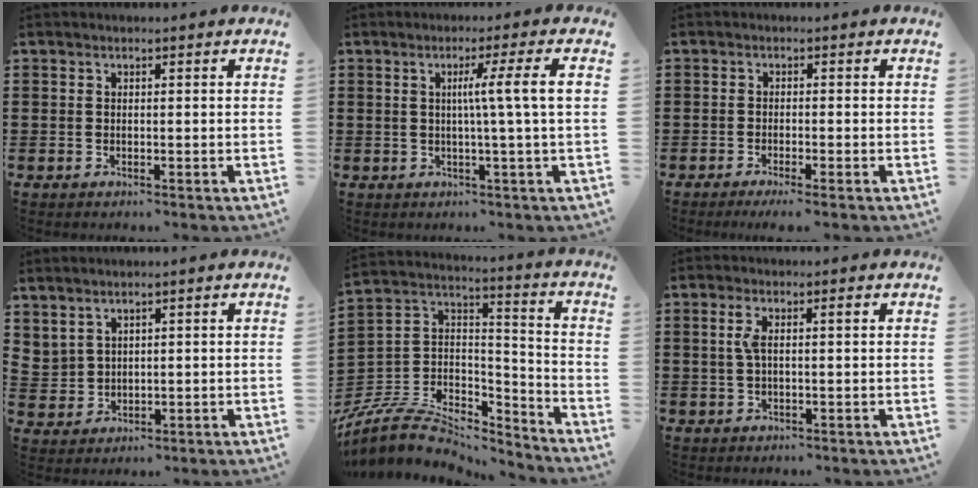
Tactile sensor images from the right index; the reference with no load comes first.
{"total": 6.4, "force": [0.6, -0.9, 6.3], "torque": [-0.118, -0.005, 0.002]}
{"total": 1.4, "force": [-1.1, -0.2, 0.9], "torque": [-0.015, -0.002, -0.020]}
{"total": 2.1, "force": [1.7, 1.1, 0.3], "torque": [-0.014, 0.002, 0.033]}
{"total": 9.1, "force": [-7.2, 4.4, 3.5], "torque": [-0.081, 0.015, -0.141]}
{"total": 2.8, "force": [0.5, 0.6, 2.7], "torque": [-0.060, -0.001, 0.004]}